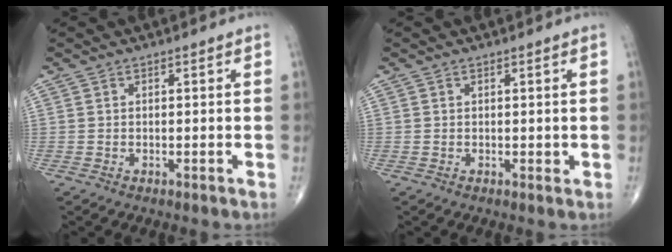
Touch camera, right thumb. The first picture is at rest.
{"total": 0.5, "force": [0.2, 0.4, 0.3], "torque": [-0.002, -0.002, 0.003]}